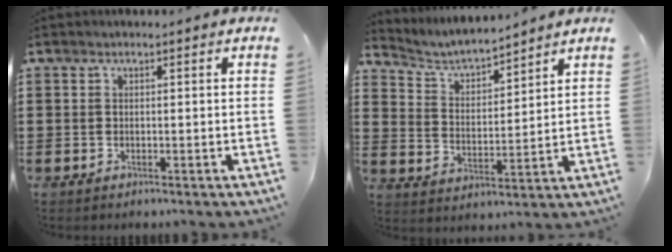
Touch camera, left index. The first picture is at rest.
{"total": 4.5, "force": [4.4, 0.4, 0.8], "torque": [-0.040, -0.030, 0.073]}